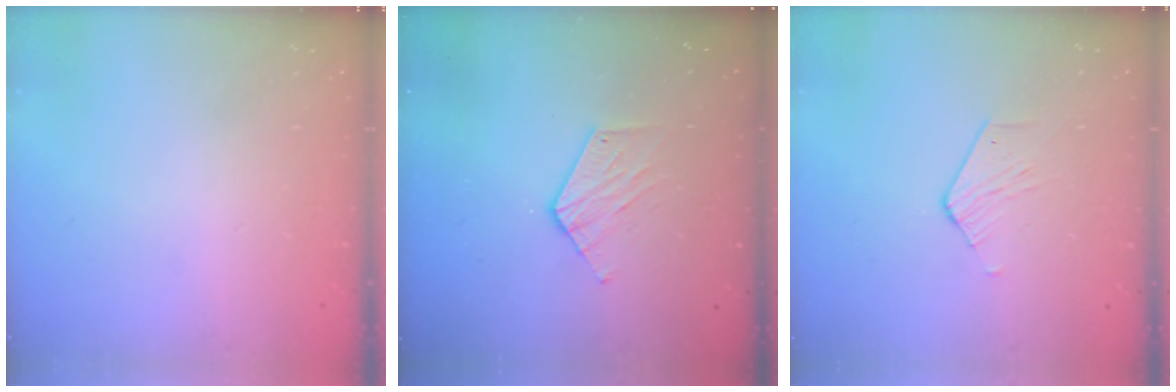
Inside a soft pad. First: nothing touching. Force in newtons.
{"total": 7.1, "press": 7.1, "slide": 0.3}
{"total": 2.6, "press": 2.6, "slide": 0.2}